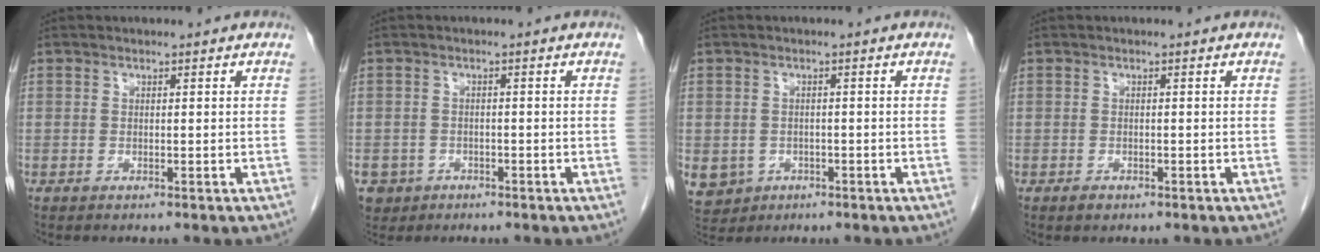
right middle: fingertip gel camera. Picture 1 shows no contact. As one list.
[{"total": 3.9, "force": [-2.0, 3.3, 0.5], "torque": [-0.005, 0.008, -0.031]}, {"total": 8.0, "force": [-2.9, 7.1, 2.4], "torque": [-0.070, 0.002, -0.036]}, {"total": 0.9, "force": [-0.6, 0.6, 0.4], "torque": [-0.007, 0.001, -0.006]}]